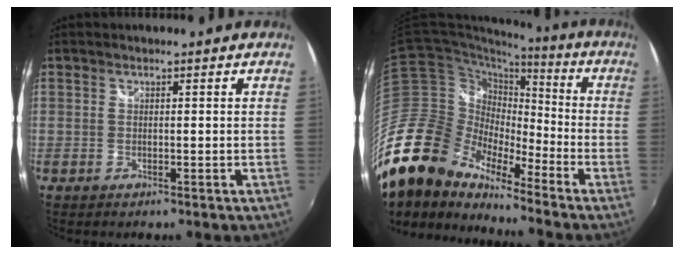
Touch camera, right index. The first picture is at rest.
{"total": 21.8, "force": [-17.0, 10.1, 9.1], "torque": [-0.184, -0.005, -0.330]}